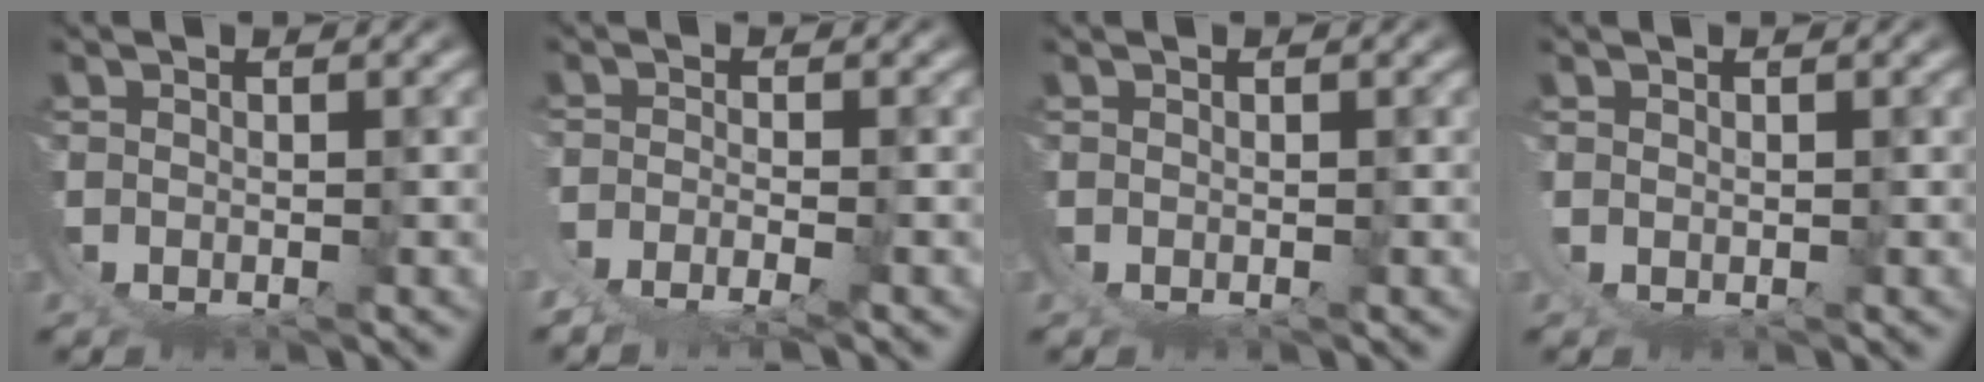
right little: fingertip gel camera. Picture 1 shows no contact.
{"total": 1.9, "force": [-0.8, -1.1, 1.4], "torque": [-0.019, 0.001, -0.011]}
{"total": 0.0}
{"total": 1.1, "force": [0.9, -0.5, 0.1], "torque": [-0.002, 0.004, 0.016]}